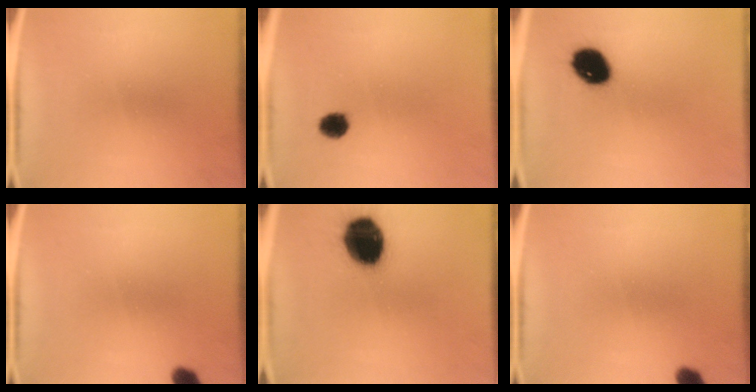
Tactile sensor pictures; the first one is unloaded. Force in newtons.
{"total": 3.7}
{"total": 10.6}
{"total": 2.7}
{"total": 18.4}
{"total": 2.7}